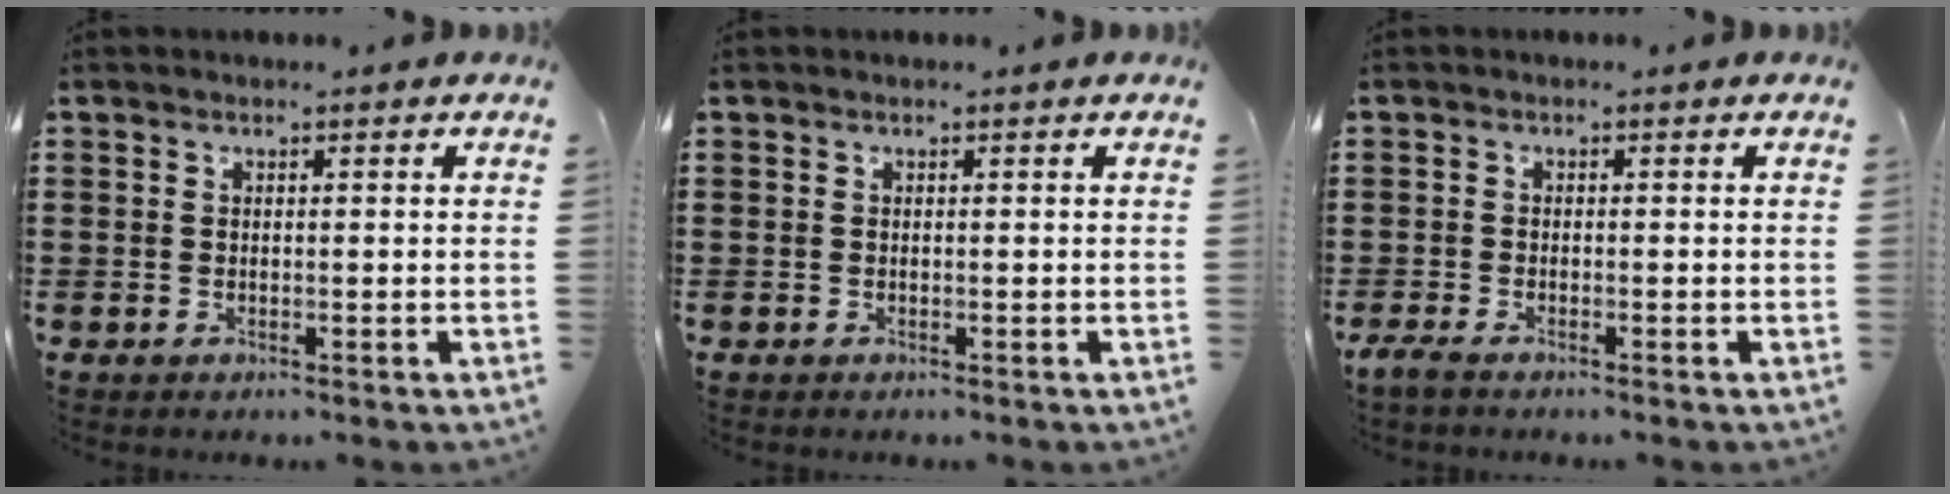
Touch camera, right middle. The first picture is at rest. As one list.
[{"total": 0.0}, {"total": 1.3, "force": [-1.0, 0.3, 0.8], "torque": [-0.023, -0.003, -0.023]}]